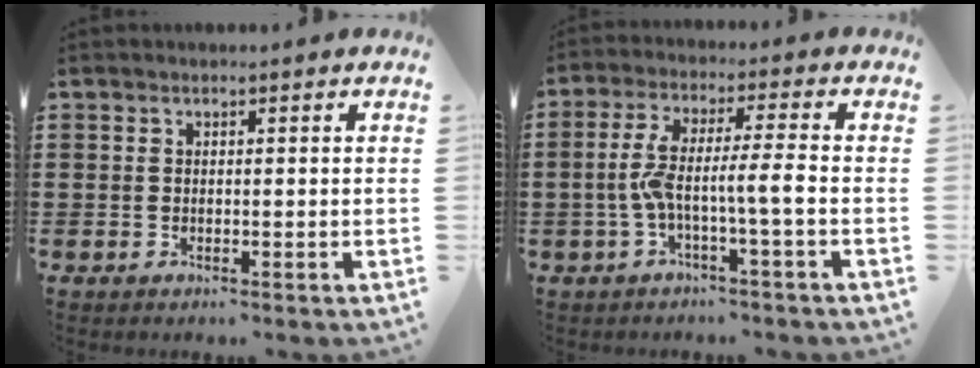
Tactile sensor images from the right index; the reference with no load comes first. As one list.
[{"total": 7.2, "force": [-2.0, 0.2, 6.9], "torque": [-0.143, -0.009, -0.046]}]